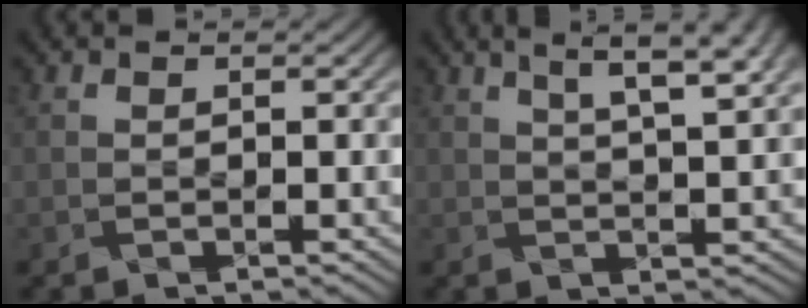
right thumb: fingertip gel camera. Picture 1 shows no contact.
{"total": 7.8, "force": [4.8, 1.9, 5.8], "torque": [-0.075, 0.024, 0.054]}